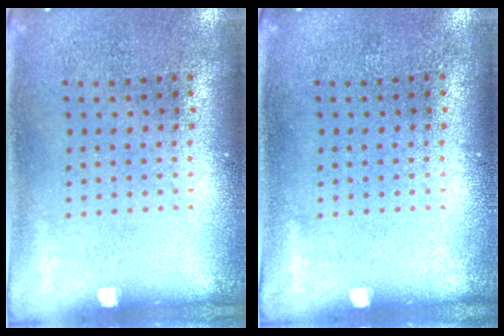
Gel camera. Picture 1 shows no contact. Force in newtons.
{"total": 0.0}